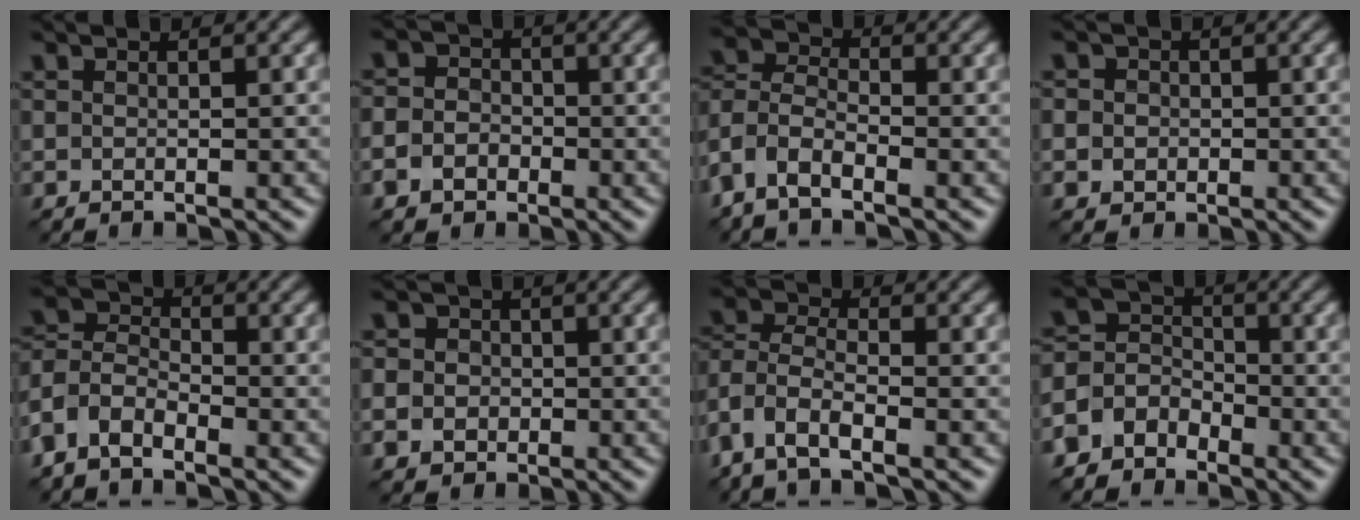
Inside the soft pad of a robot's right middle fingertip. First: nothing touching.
{"total": 3.3, "force": [-1.4, 2.7, 1.1], "torque": [-0.009, 0.000, -0.033]}
{"total": 4.9, "force": [-3.0, 2.4, 3.1], "torque": [-0.070, 0.008, -0.078]}
{"total": 2.8, "force": [0.2, 2.6, 1.0], "torque": [0.002, 0.017, -0.024]}
{"total": 4.7, "force": [-3.0, 2.7, 2.4], "torque": [-0.054, 0.009, -0.077]}
{"total": 4.0, "force": [-0.5, 3.7, 1.4], "torque": [-0.011, 0.012, -0.031]}
{"total": 5.6, "force": [-2.9, 2.7, 3.9], "torque": [-0.090, 0.001, -0.075]}
{"total": 4.1, "force": [-2.8, 2.9, 0.9], "torque": [-0.015, 0.011, -0.067]}